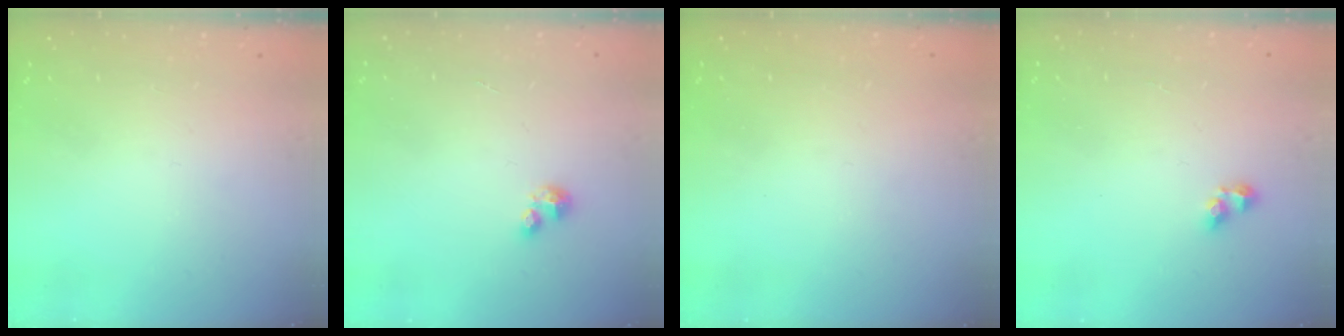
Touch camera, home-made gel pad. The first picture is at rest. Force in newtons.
{"total": 2.1, "press": 2.1, "slide": 0.2}
{"total": 0.7, "press": 0.6, "slide": 0.4}
{"total": 2.9, "press": 2.6, "slide": 1.1}